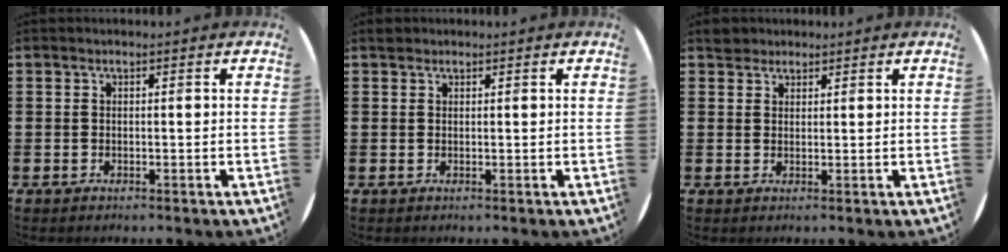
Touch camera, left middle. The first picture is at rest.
{"total": 0.7, "force": [0.6, 0.3, 0.0], "torque": [0.007, -0.001, 0.010]}
{"total": 2.2, "force": [1.9, 1.0, 0.1], "torque": [0.001, 0.001, 0.038]}